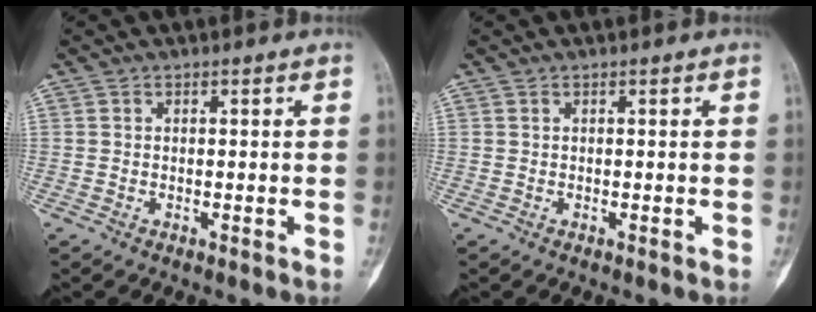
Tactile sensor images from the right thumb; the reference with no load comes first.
{"total": 0.0}